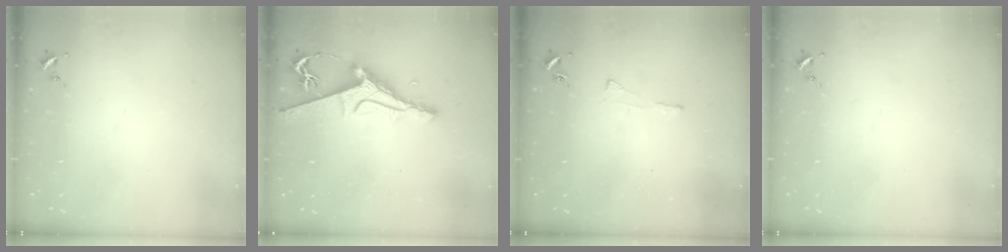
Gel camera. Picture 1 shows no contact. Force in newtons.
{"total": 8.6, "press": 8.6, "slide": 1.2}
{"total": 3.0, "press": 2.9, "slide": 0.5}
{"total": 0.0}